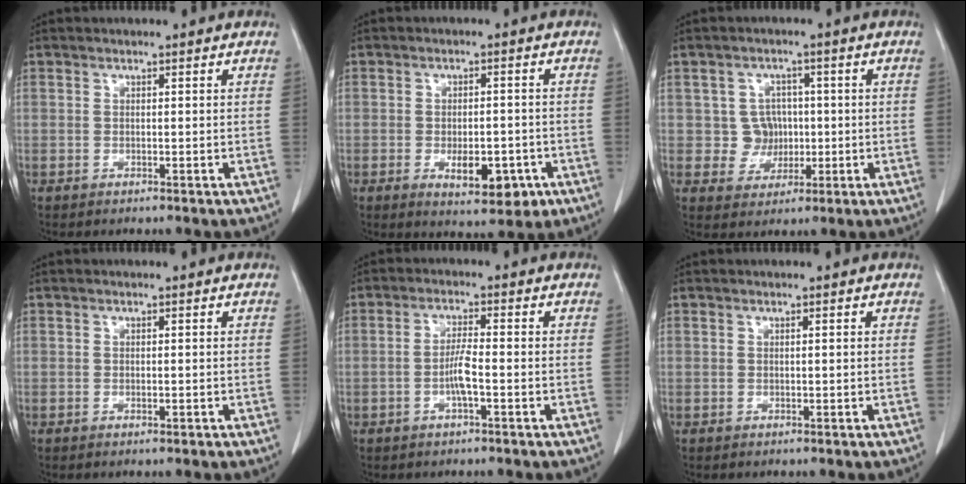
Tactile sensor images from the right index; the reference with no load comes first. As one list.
[{"total": 7.3, "force": [-2.7, 3.1, 6.0], "torque": [-0.083, -0.006, -0.028]}, {"total": 4.7, "force": [0.1, 4.6, 1.0], "torque": [-0.008, 0.012, 0.008]}, {"total": 0.7, "force": [-0.3, 0.1, 0.6], "torque": [-0.012, -0.002, -0.002]}, {"total": 3.7, "force": [-1.2, 0.2, 3.5], "torque": [-0.072, 0.002, -0.024]}, {"total": 0.0}]